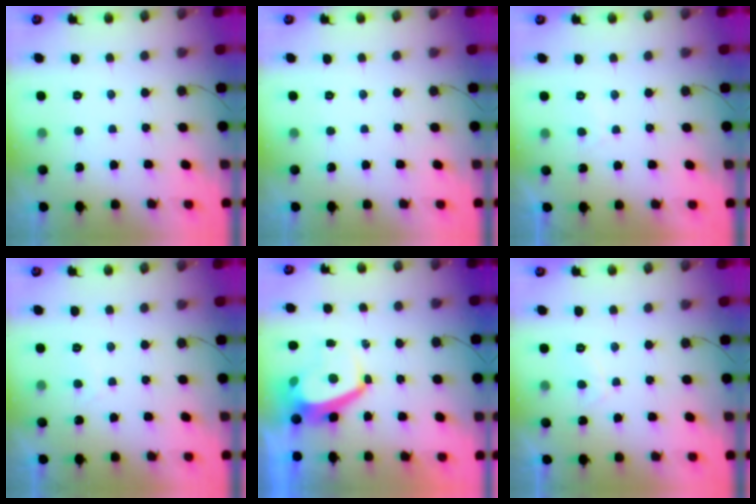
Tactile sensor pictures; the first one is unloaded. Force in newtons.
{"total": 0.0}
{"total": 1.9, "press": 1.7, "slide": 0.7}
{"total": 0.7, "press": 0.5, "slide": 0.5}
{"total": 4.3, "press": 4.3, "slide": 0.5}
{"total": 1.9, "press": 1.7, "slide": 0.8}